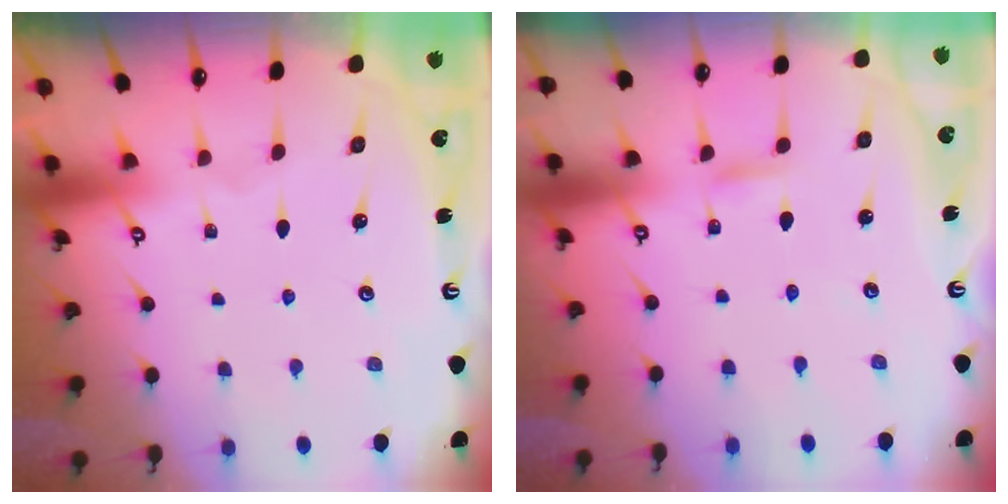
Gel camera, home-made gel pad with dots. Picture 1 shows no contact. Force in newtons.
{"total": 2.4, "press": 2.4, "slide": 0.2}